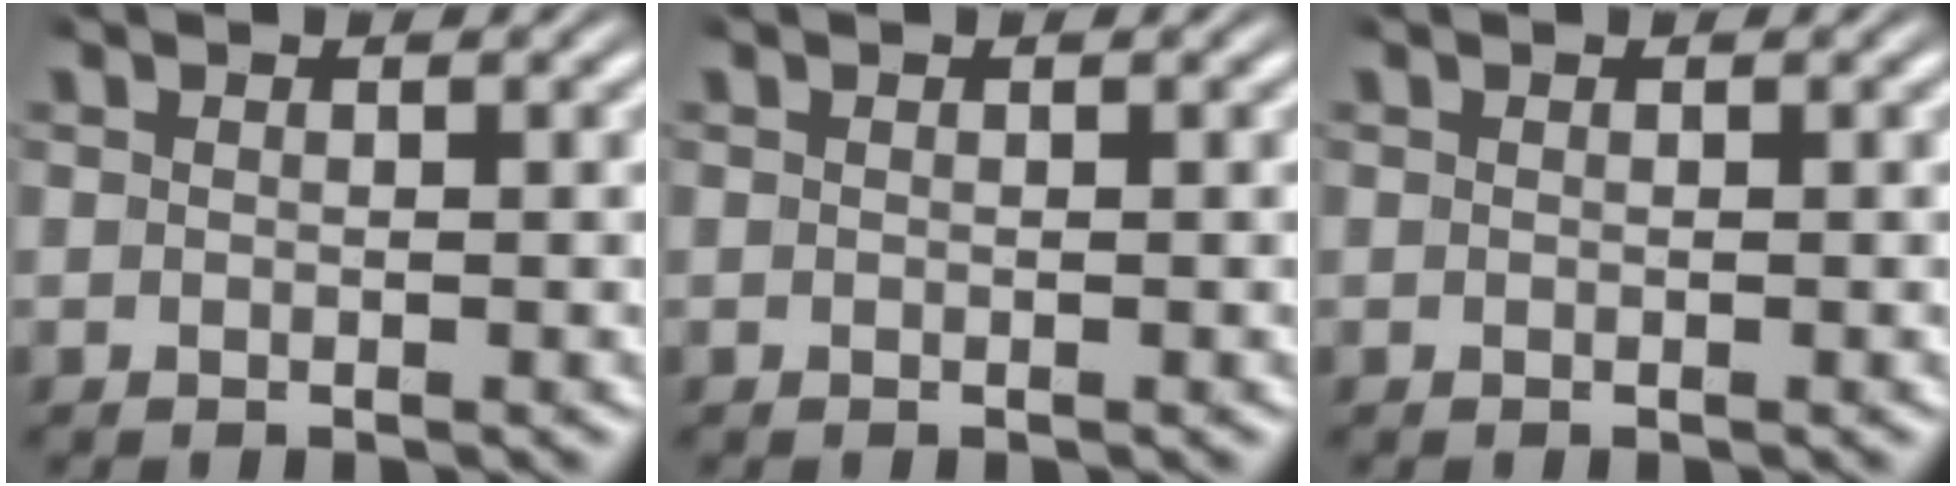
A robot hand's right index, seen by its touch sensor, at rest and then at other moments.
{"total": 0.0}
{"total": 0.0}